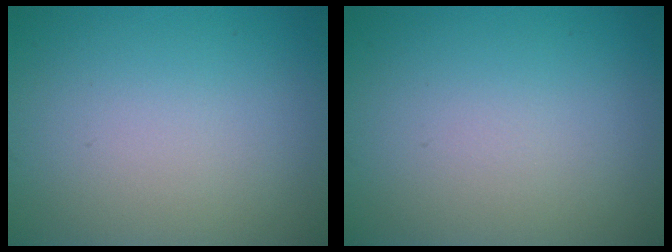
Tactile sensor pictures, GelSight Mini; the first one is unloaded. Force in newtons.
{"total": 0.0}